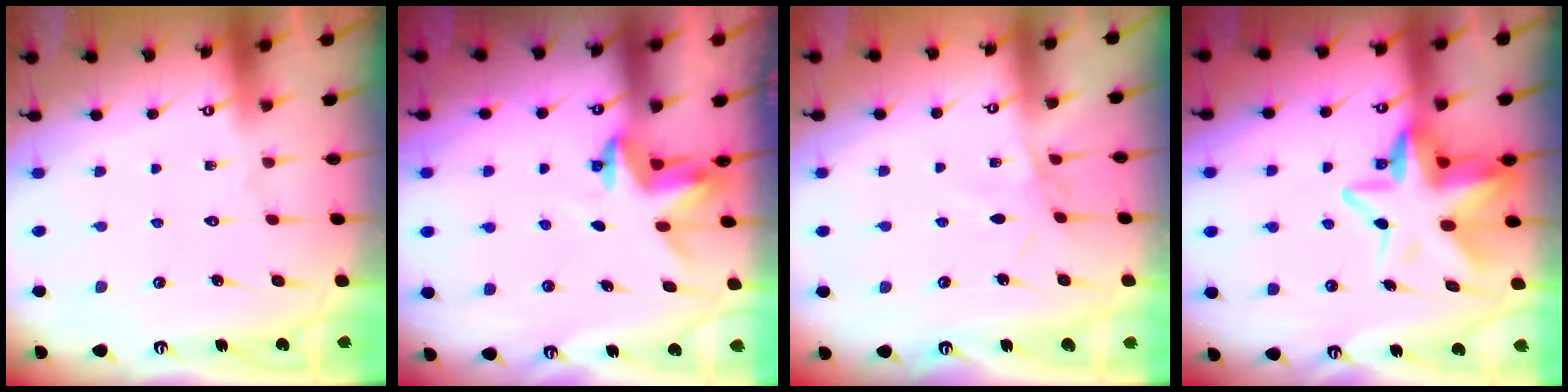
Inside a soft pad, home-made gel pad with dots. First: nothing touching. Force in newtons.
{"total": 3.0, "press": 3.0, "slide": 0.2}
{"total": 2.6, "press": 2.6, "slide": 0.1}
{"total": 12.2, "press": 11.9, "slide": 2.5}